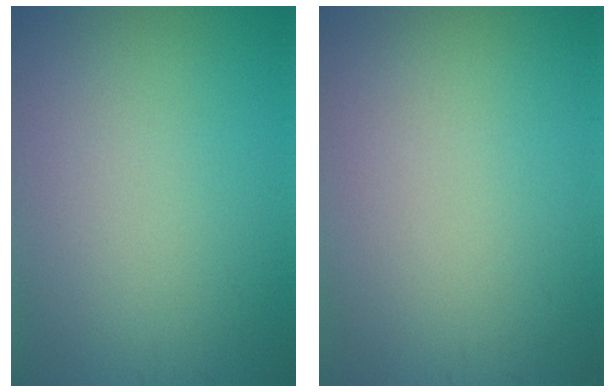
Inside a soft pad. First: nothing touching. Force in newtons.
{"total": 0.0}